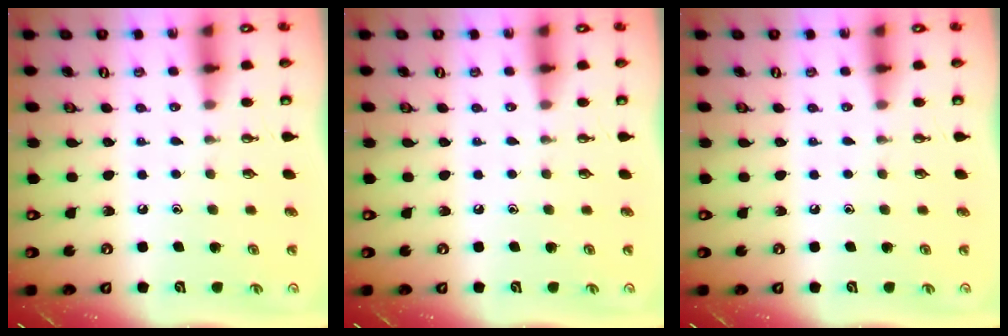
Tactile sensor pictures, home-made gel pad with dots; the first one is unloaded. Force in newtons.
{"total": 0.0}
{"total": 0.0}